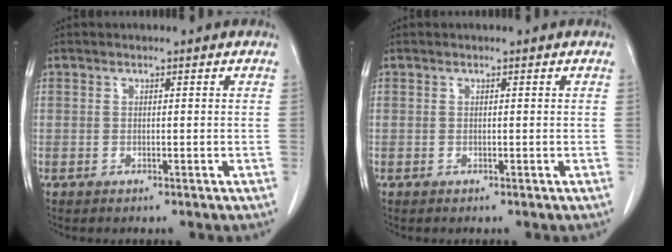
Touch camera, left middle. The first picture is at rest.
{"total": 0.0}